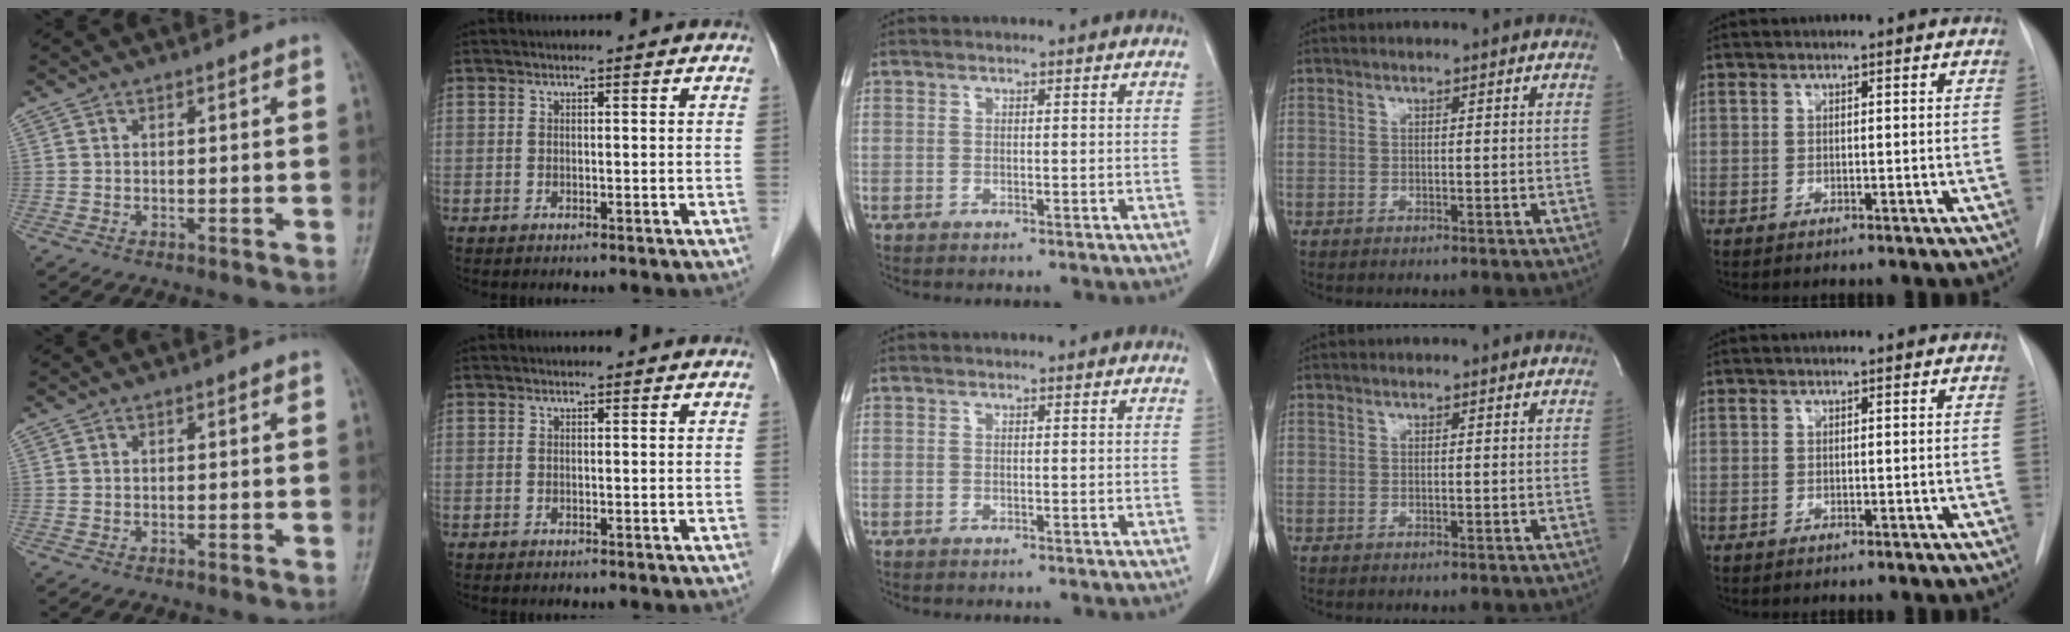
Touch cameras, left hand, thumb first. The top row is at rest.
{}